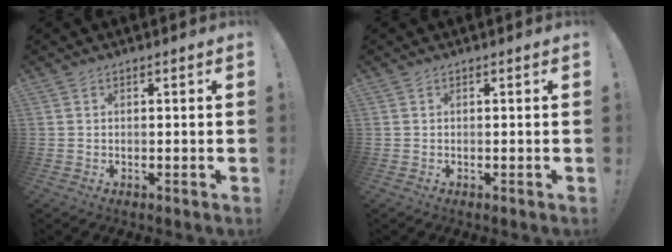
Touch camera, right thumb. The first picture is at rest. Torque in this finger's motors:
{"motor_torque": [0.00, 0.00, 0.01, -0.01, 0.01]}